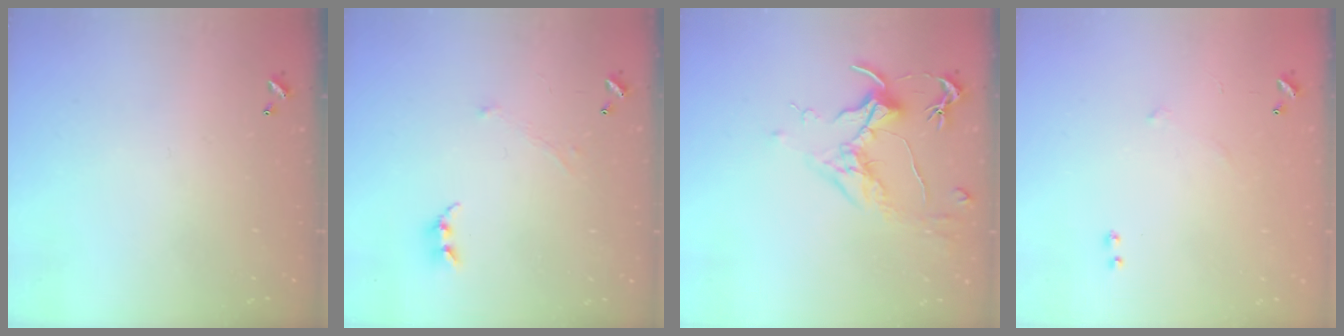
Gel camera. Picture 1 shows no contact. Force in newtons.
{"total": 0.7, "press": 0.0, "slide": 0.7}
{"total": 1.8, "press": 1.5, "slide": 0.9}
{"total": 5.9, "press": 5.9, "slide": 0.8}